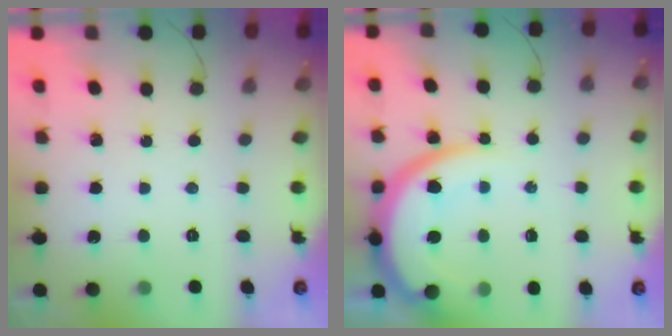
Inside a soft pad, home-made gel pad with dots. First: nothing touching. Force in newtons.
{"total": 12.4, "press": 12.3, "slide": 1.2}